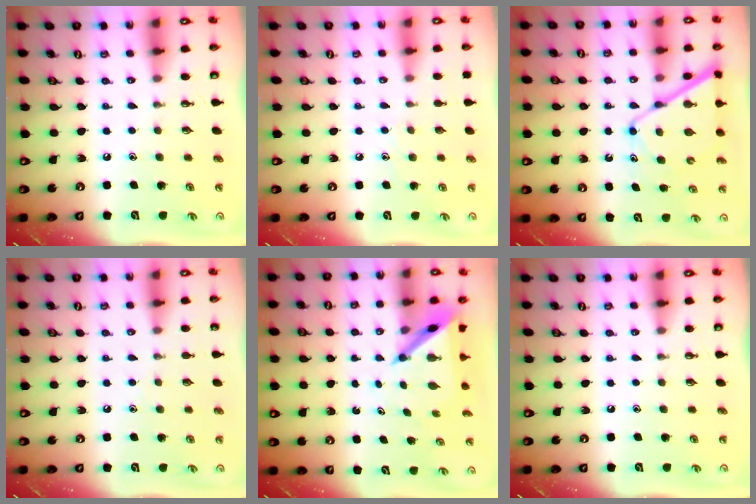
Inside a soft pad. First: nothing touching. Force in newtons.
{"total": 5.6, "press": 5.5, "slide": 0.7}
{"total": 11.5, "press": 11.5, "slide": 1.0}
{"total": 2.7, "press": 2.6, "slide": 0.3}
{"total": 5.8, "press": 5.8, "slide": 0.5}
{"total": 0.0}